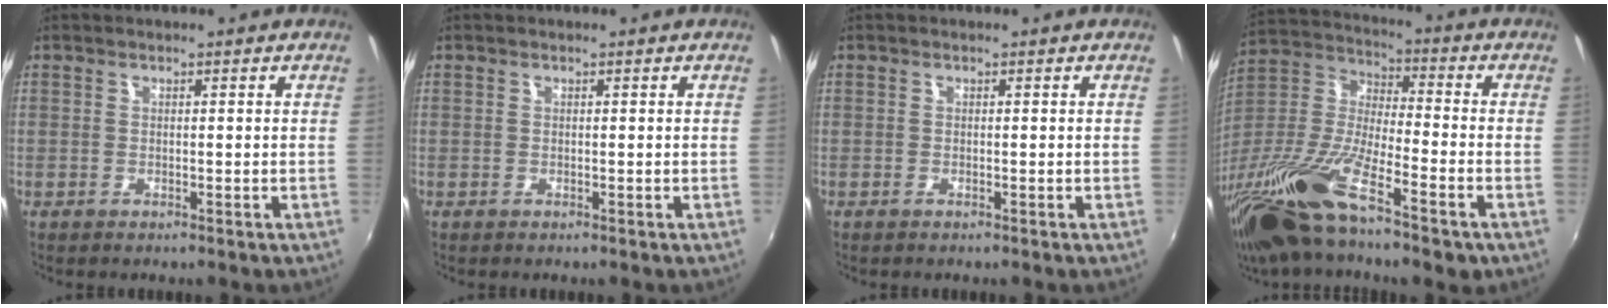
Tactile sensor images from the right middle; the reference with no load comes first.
{"total": 0.0}
{"total": 0.0}
{"total": 22.4, "force": [-14.2, 5.2, 16.5], "torque": [-0.331, -0.040, -0.272]}